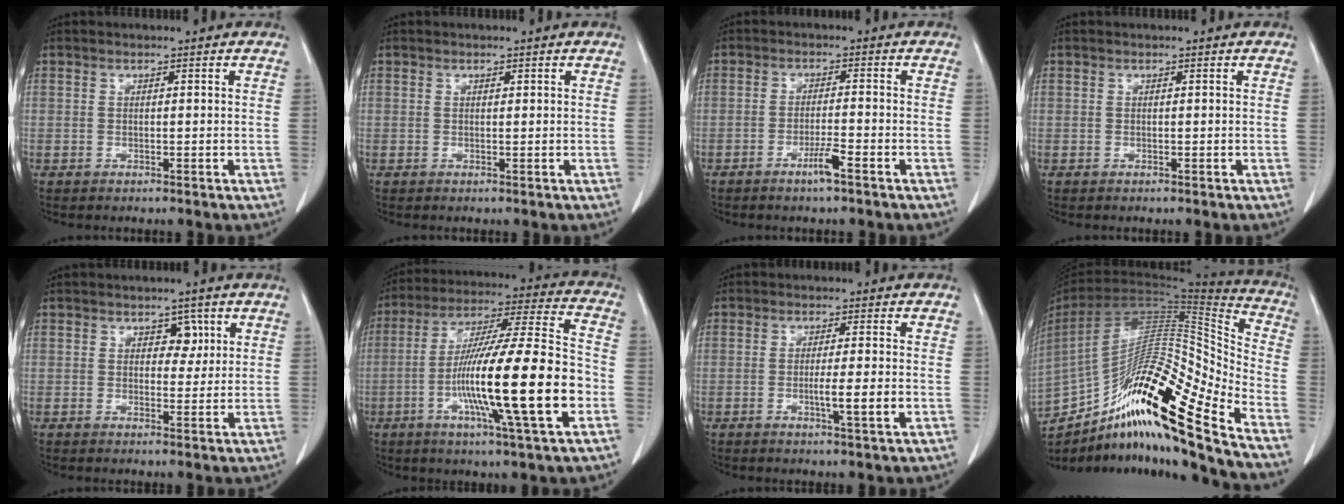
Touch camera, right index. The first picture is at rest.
{"total": 0.0}
{"total": 3.3, "force": [-2.1, -0.2, 2.5], "torque": [-0.048, -0.004, -0.038]}
{"total": 0.0}
{"total": 2.9, "force": [1.2, 1.8, 1.9], "torque": [-0.016, 0.003, 0.016]}
{"total": 22.0, "force": [-5.7, 0.8, 21.3], "torque": [-0.362, -0.012, -0.101]}
{"total": 4.7, "force": [-1.2, -0.2, 4.6], "torque": [-0.074, -0.007, -0.018]}
{"total": 26.2, "force": [-17.5, 2.0, 19.5], "torque": [-0.317, 0.000, -0.307]}